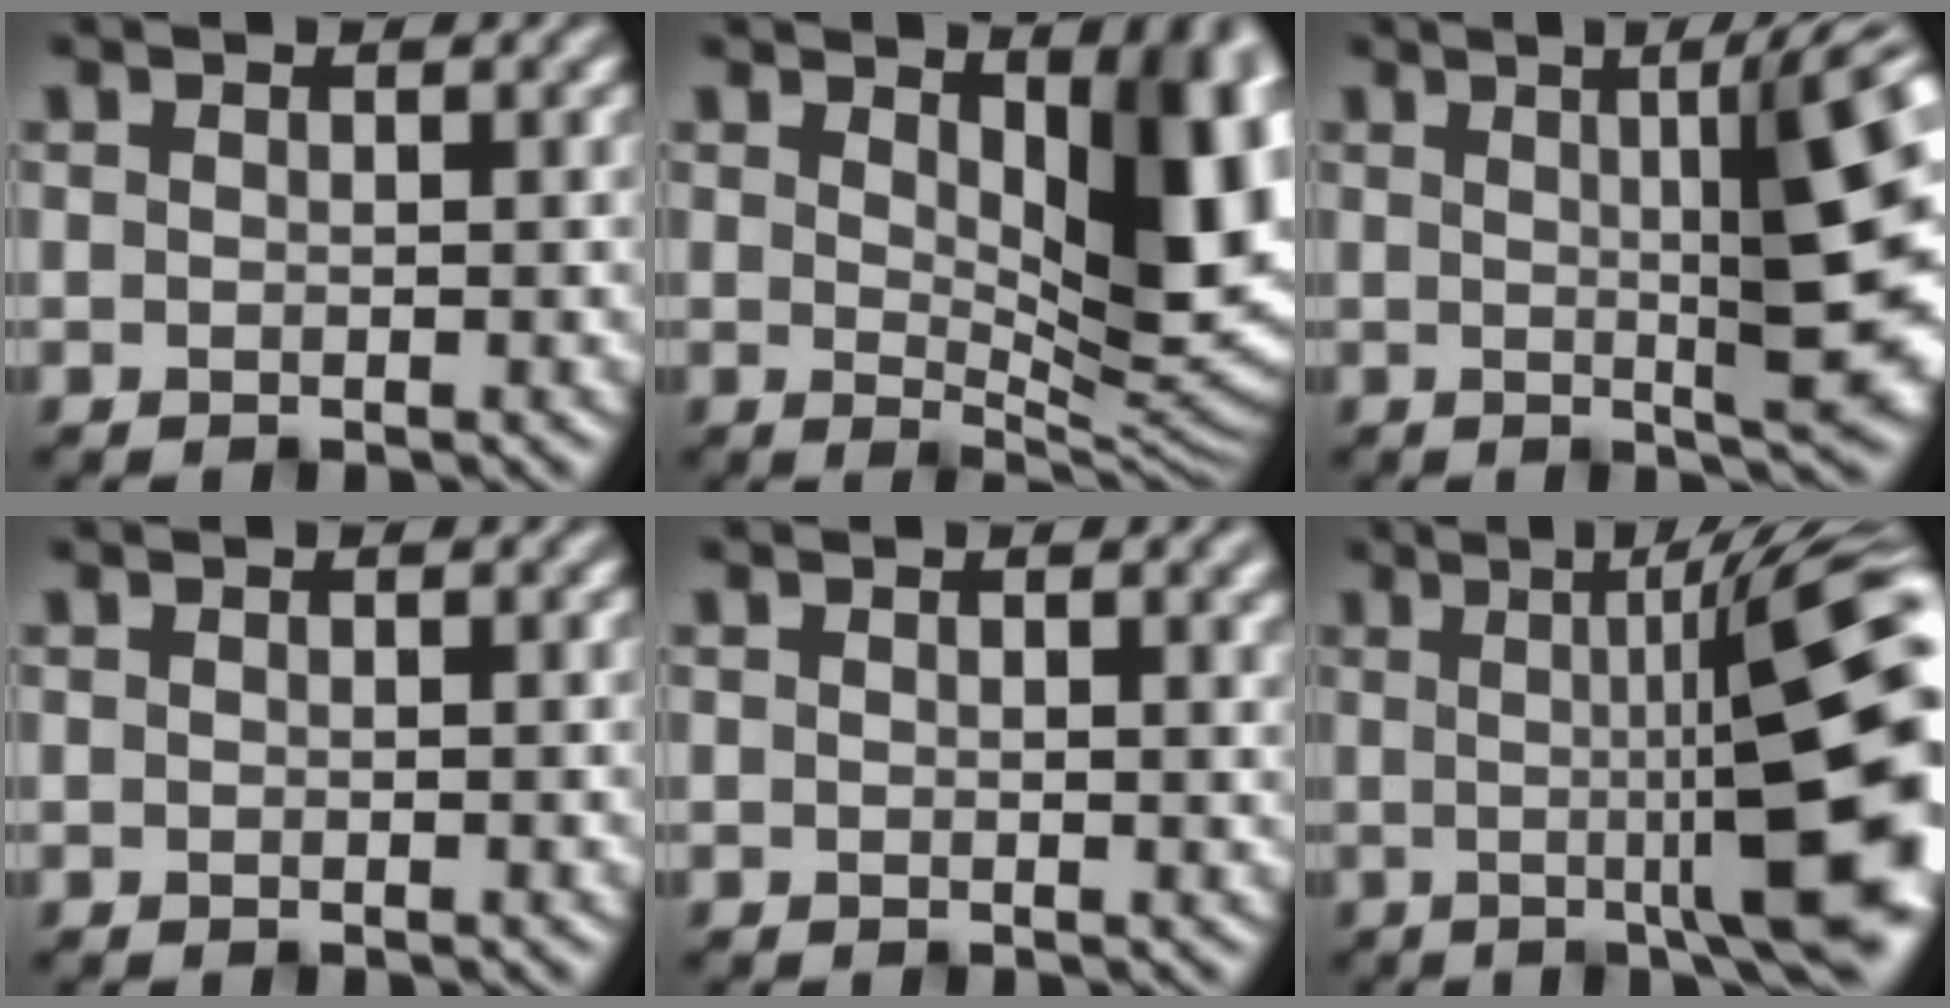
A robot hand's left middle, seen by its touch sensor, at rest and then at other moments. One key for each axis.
{"total": 12.3, "fx": 4.0, "fy": 4.7, "fz": 10.6, "tx": -0.103, "ty": 0.008, "tz": 0.059}
{"total": 12.6, "fx": 1.8, "fy": 2.9, "fz": 12.1, "tx": -0.116, "ty": 0.010, "tz": 0.023}
{"total": 0.0}
{"total": 2.7, "fx": 1.6, "fy": 0.8, "fz": 2.1, "tx": -0.021, "ty": 0.008, "tz": 0.023}
{"total": 15.7, "fx": 0.3, "fy": 3.6, "fz": 15.3, "tx": -0.166, "ty": 0.014, "tz": 0.008}